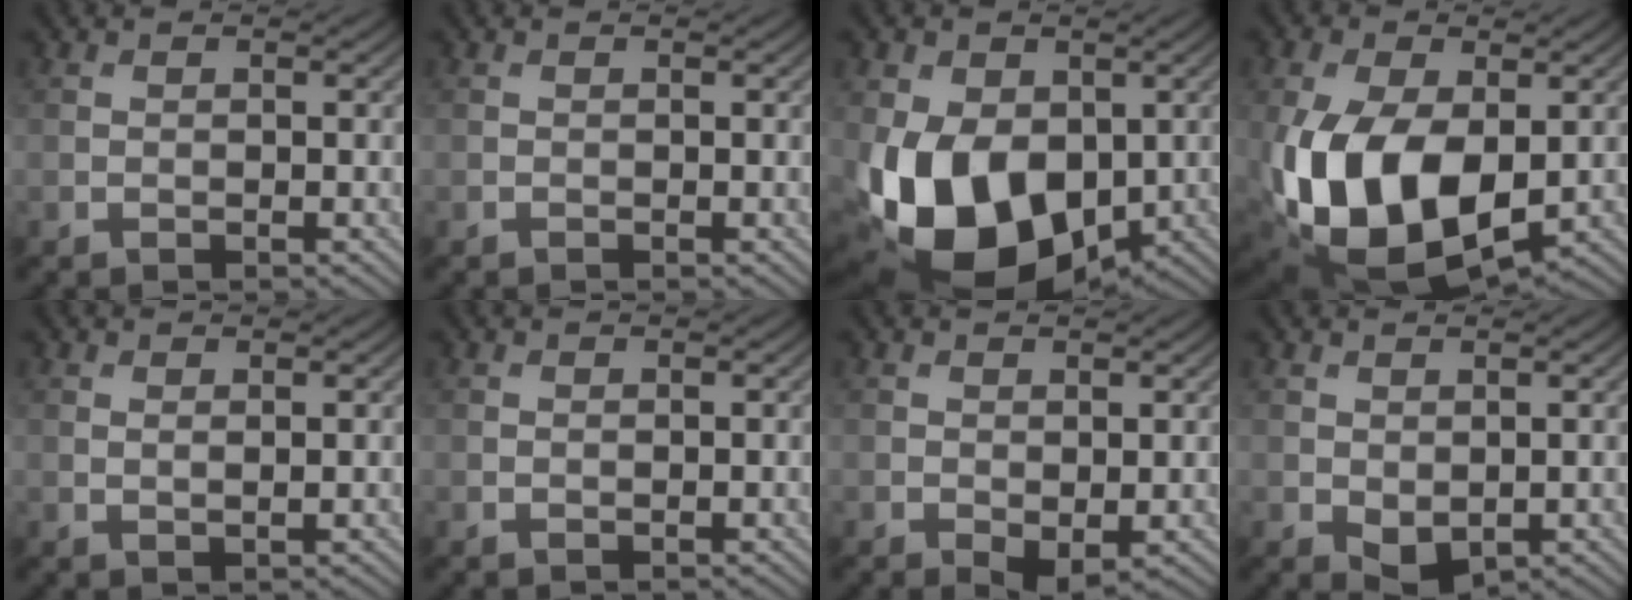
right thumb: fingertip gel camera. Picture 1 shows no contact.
{"total": 0.0}
{"total": 16.1, "force": [-3.0, 11.1, 11.2], "torque": [-0.229, -0.028, -0.054]}
{"total": 15.2, "force": [-2.2, 9.4, 11.7], "torque": [-0.267, -0.031, -0.030]}
{"total": 0.9, "force": [0.6, 0.1, 0.7], "torque": [-0.016, -0.001, 0.013]}
{"total": 0.0}
{"total": 1.8, "force": [0.0, 1.0, 1.5], "torque": [-0.028, -0.008, 0.005]}
{"total": 2.5, "force": [0.0, 1.6, 1.9], "torque": [-0.039, -0.009, 0.008]}